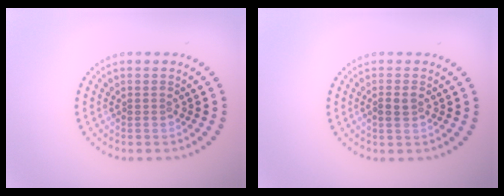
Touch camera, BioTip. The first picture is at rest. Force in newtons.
{"total": 1.3, "press": 1.2, "slide": 0.4}